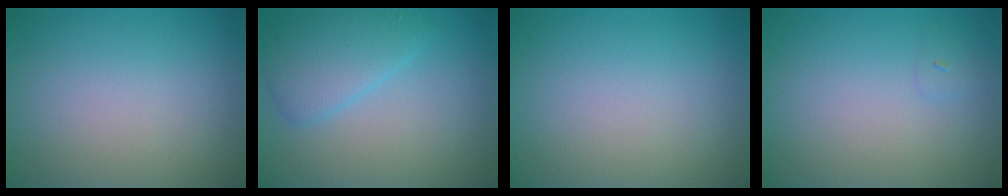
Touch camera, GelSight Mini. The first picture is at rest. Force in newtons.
{"total": 3.5, "press": 3.5, "slide": 0.2}
{"total": 0.0}
{"total": 0.6, "press": 0.6, "slide": 0.1}